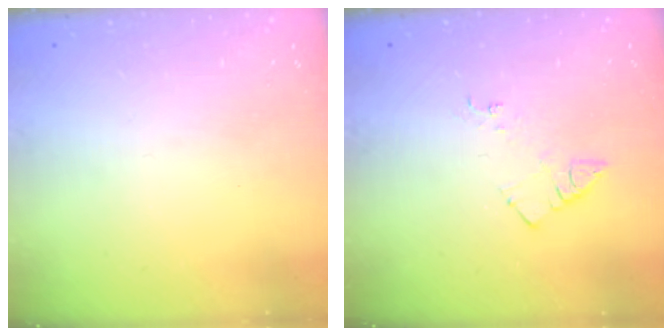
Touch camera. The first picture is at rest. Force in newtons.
{"total": 6.2, "press": 6.2, "slide": 0.6}